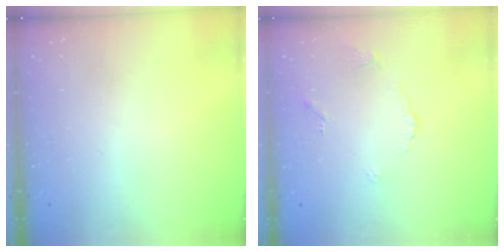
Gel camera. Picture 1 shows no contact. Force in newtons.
{"total": 2.8, "press": 2.7, "slide": 0.6}